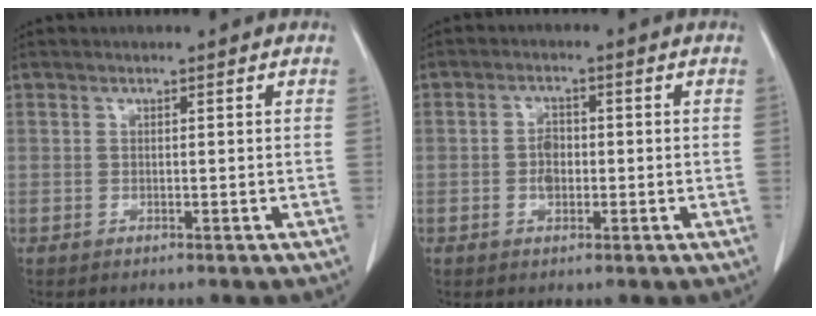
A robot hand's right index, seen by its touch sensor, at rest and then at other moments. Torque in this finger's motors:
{"motor_torque": [0.46, -0.01, 0.08, 0.03]}